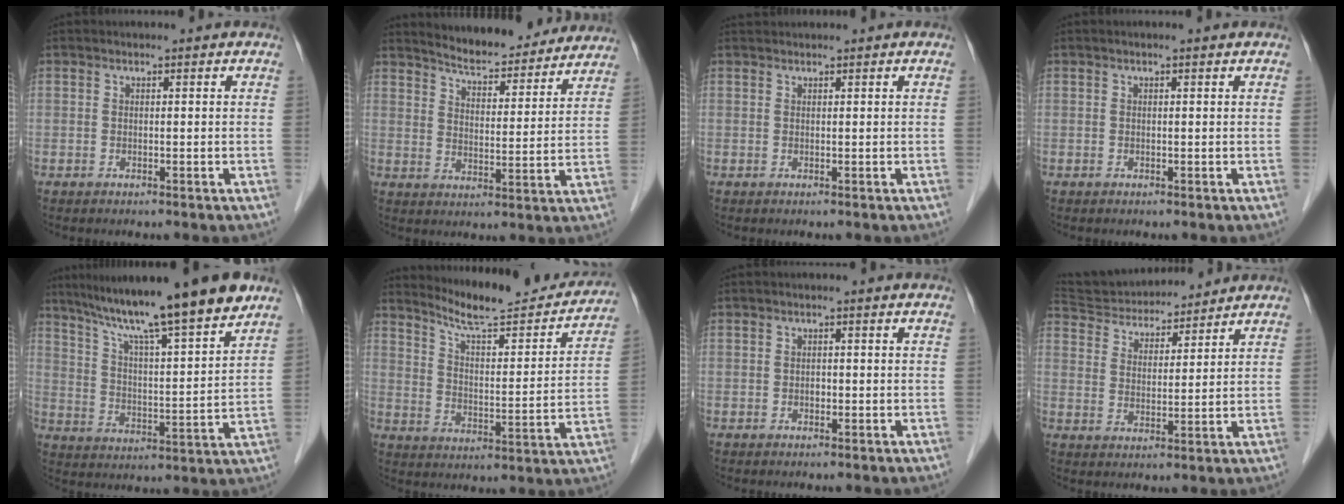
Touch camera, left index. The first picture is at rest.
{"total": 15.6, "force": [14.7, 3.0, 4.4], "torque": [-0.050, -0.014, 0.193]}
{"total": 1.6, "force": [1.6, 0.2, 0.2], "torque": [-0.005, 0.022, 0.031]}
{"total": 0.8, "force": [0.6, 0.0, 0.5], "torque": [-0.008, 0.008, 0.011]}
{"total": 18.2, "force": [14.4, 0.0, 11.1], "torque": [-0.175, 0.007, 0.229]}
{"total": 17.5, "force": [16.4, 1.7, 5.8], "torque": [-0.089, -0.042, 0.229]}
{"total": 0.8, "force": [-0.4, 0.5, 0.4], "torque": [-0.007, -0.001, -0.008]}
{"total": 14.3, "force": [13.3, 3.6, 3.8], "torque": [-0.076, 0.029, 0.226]}